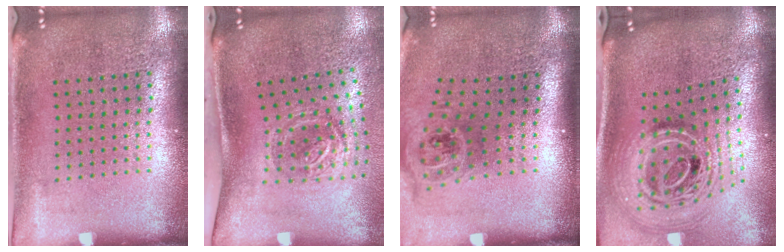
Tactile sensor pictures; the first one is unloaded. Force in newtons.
{"total": 1.9, "press": 1.2, "slide": 1.5}
{"total": 1.3, "press": 1.0, "slide": 0.8}
{"total": 3.0, "press": 2.1, "slide": 2.2}